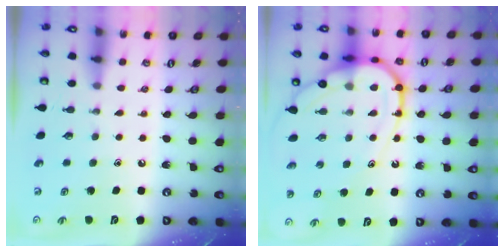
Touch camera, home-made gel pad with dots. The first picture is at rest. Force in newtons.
{"total": 14.4, "press": 14.4, "slide": 1.5}